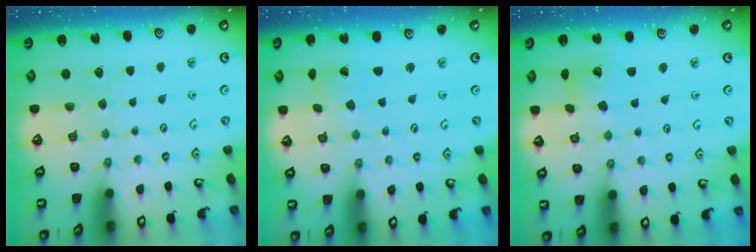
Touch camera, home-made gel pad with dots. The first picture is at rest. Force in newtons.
{"total": 0.7, "press": 0.7, "slide": 0.1}
{"total": 8.1, "press": 8.1, "slide": 1.1}